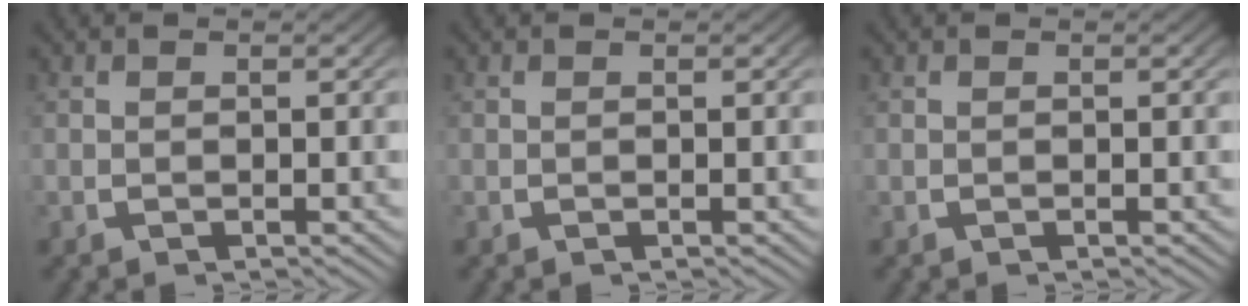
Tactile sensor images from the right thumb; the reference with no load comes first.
{"total": 0.0}
{"total": 0.0}